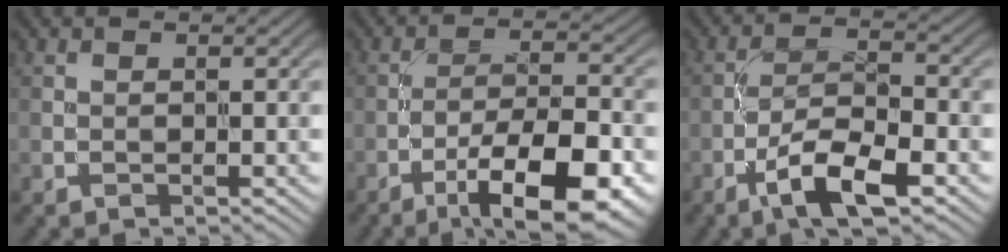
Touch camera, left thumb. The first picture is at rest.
{"total": 12.6, "force": [-7.0, 3.7, 9.8], "torque": [-0.156, 0.003, -0.110]}
{"total": 7.9, "force": [-4.5, 2.2, 6.1], "torque": [-0.110, 0.011, -0.089]}